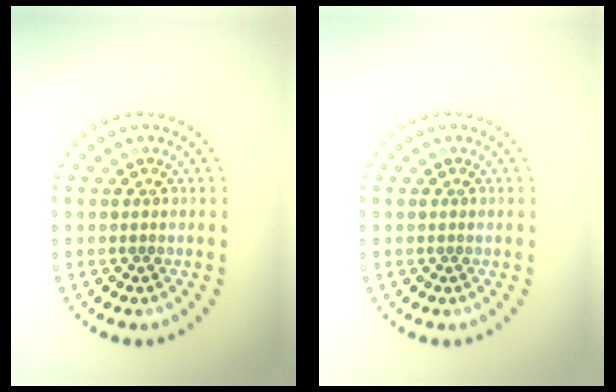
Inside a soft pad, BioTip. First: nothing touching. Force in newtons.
{"total": 0.0}